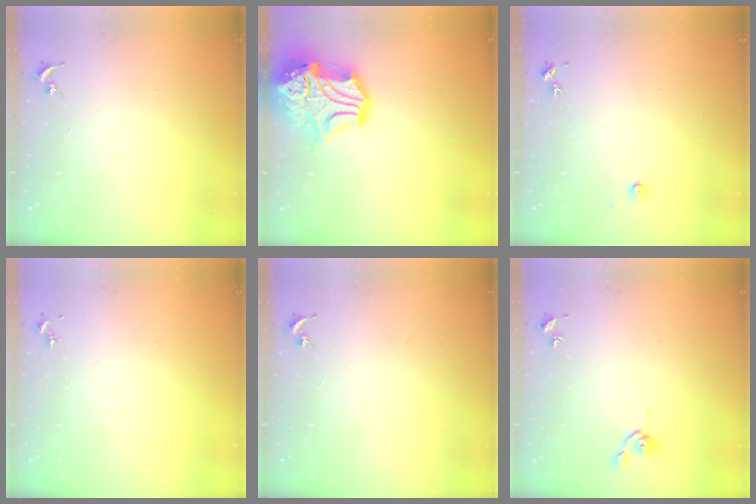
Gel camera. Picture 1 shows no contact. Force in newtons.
{"total": 17.4, "press": 17.2, "slide": 2.6}
{"total": 3.9, "press": 3.9, "slide": 0.5}
{"total": 0.0}
{"total": 0.0}
{"total": 5.0, "press": 4.9, "slide": 1.2}